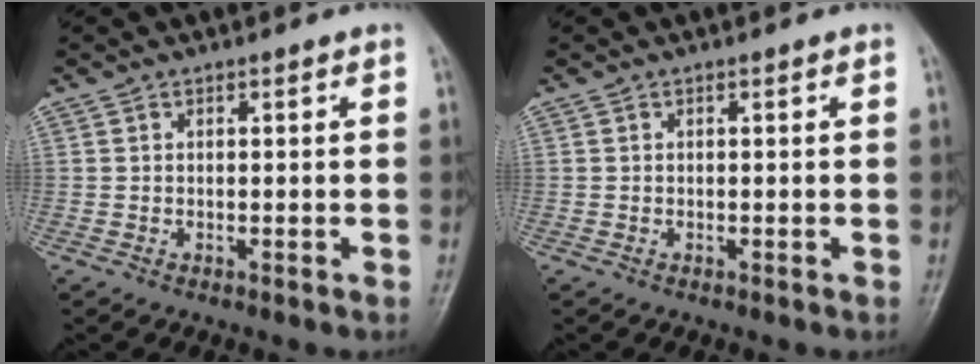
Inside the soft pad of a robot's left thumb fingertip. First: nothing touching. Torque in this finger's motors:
{"motor_torque": [0.00, 0.00, 0.00, 0.00, 0.00]}